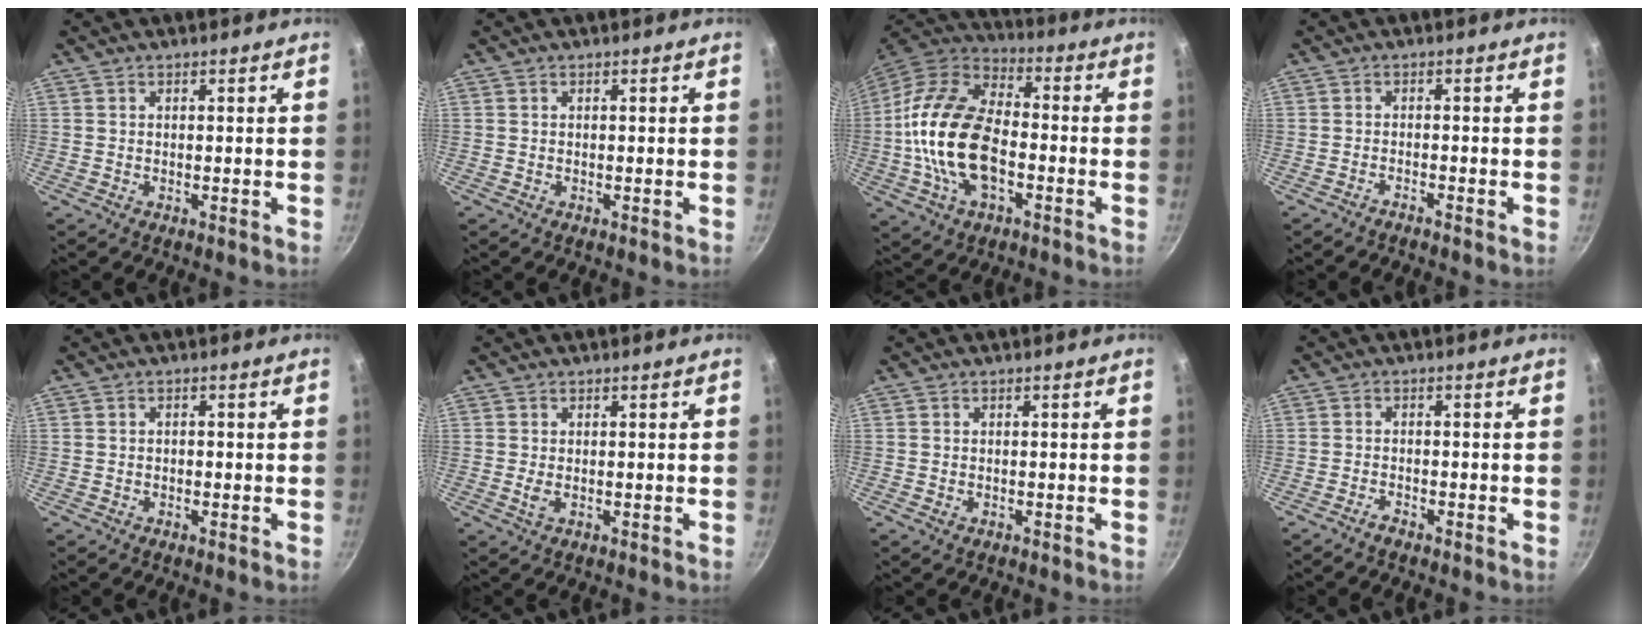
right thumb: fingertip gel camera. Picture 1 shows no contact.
{"total": 0.0}
{"total": 20.5, "force": [-3.3, 12.0, 16.3], "torque": [-0.299, 0.033, -0.070]}
{"total": 1.3, "force": [-1.3, -0.1, 0.3], "torque": [-0.017, 0.016, -0.019]}
{"total": 0.7, "force": [-0.3, 0.5, 0.3], "torque": [-0.006, 0.003, -0.004]}
{"total": 1.3, "force": [-0.1, 0.6, 1.2], "torque": [-0.024, -0.002, 0.000]}
{"total": 0.7, "force": [-0.3, 0.5, 0.4], "torque": [-0.006, 0.000, -0.006]}
{"total": 1.6, "force": [-1.5, 0.3, 0.6], "torque": [-0.018, 0.014, -0.028]}